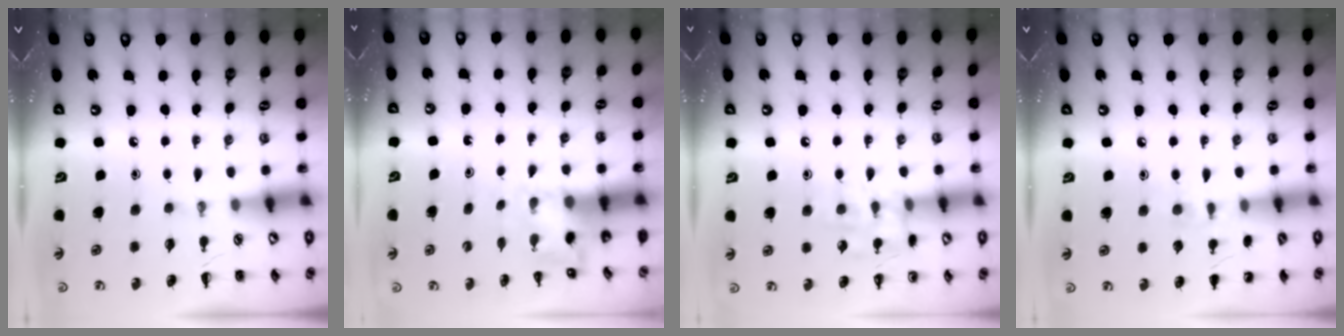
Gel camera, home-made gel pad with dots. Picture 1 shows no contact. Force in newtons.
{"total": 2.3, "press": 2.3, "slide": 0.6}
{"total": 9.4, "press": 9.4, "slide": 1.1}
{"total": 6.7, "press": 6.5, "slide": 1.7}